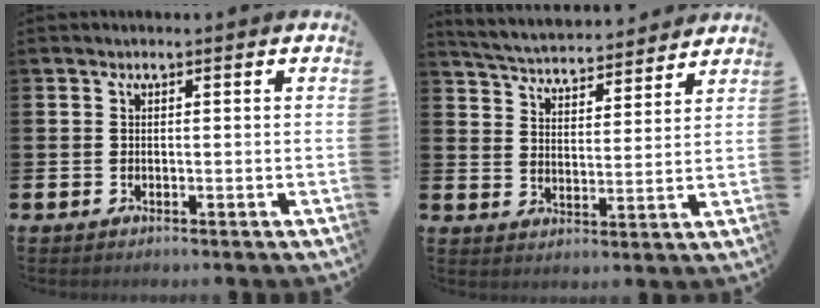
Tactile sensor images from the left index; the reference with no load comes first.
{"total": 4.9, "force": [4.8, 0.6, 0.3], "torque": [-0.031, -0.039, 0.082]}